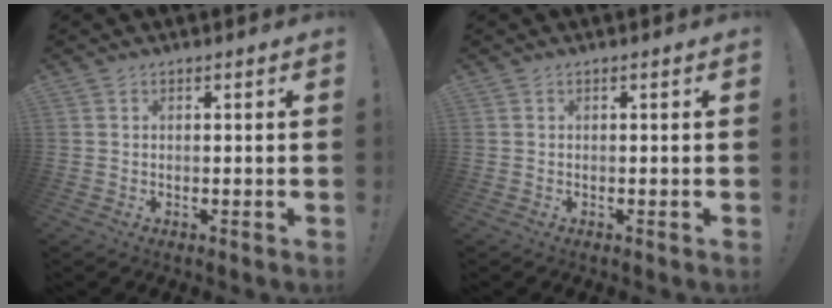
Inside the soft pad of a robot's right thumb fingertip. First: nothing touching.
{"total": 0.0}